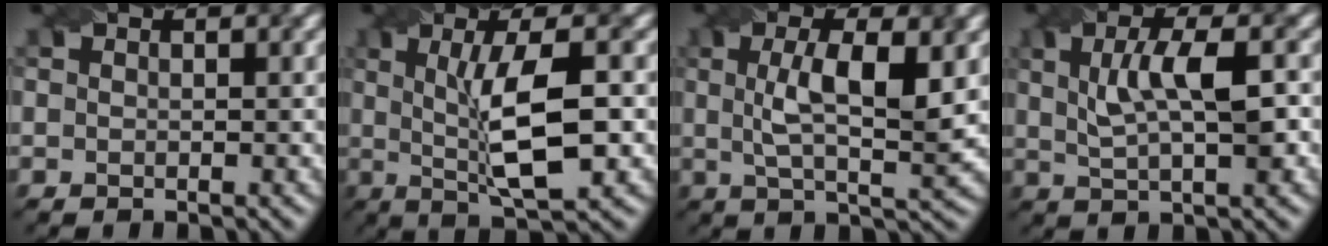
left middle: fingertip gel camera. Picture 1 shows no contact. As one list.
[{"total": 7.9, "force": [0.3, 2.0, 7.7], "torque": [-0.130, 0.006, 0.008]}, {"total": 6.2, "force": [1.0, 1.8, 5.9], "torque": [-0.102, 0.001, 0.019]}, {"total": 5.6, "force": [1.2, 1.8, 5.2], "torque": [-0.093, 0.008, 0.022]}]